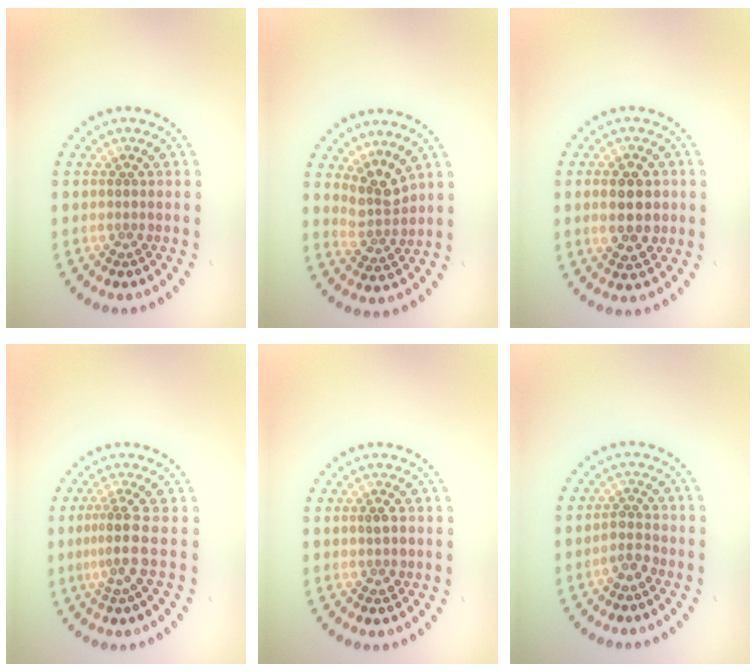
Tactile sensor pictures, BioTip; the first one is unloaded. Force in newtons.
{"total": 2.8, "press": 2.1, "slide": 1.9}
{"total": 4.5, "press": 4.5, "slide": 0.2}
{"total": 2.8, "press": 1.9, "slide": 2.0}
{"total": 1.2, "press": 1.2, "slide": 0.1}
{"total": 1.3, "press": 1.2, "slide": 0.6}